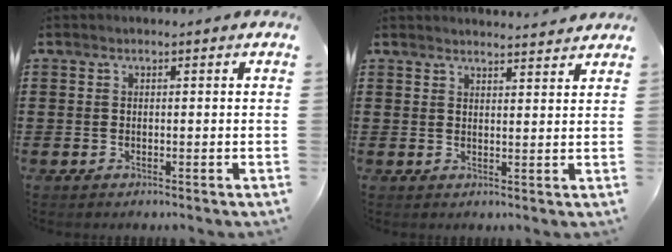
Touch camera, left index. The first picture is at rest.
{"total": 2.4, "force": [2.4, -0.2, 0.1], "torque": [-0.010, -0.008, 0.047]}